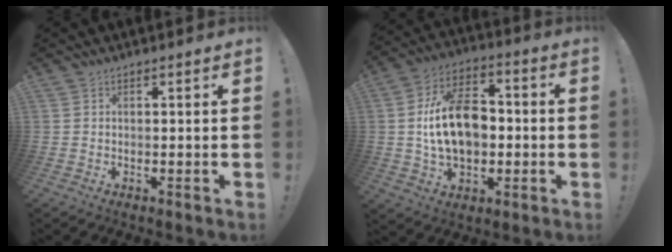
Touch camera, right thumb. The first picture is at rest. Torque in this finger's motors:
{"motor_torque": [1.99, 1.91, 0.25, 0.03, 0.11]}